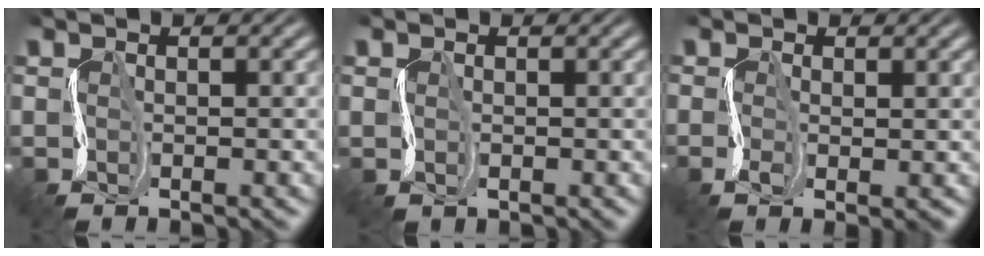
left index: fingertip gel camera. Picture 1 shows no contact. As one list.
[{"total": 1.0, "force": [0.2, 0.3, -0.9], "torque": [0.007, 0.001, 0.003]}, {"total": 1.0, "force": [-0.3, 0.4, 0.8], "torque": [-0.025, 0.002, -0.013]}]